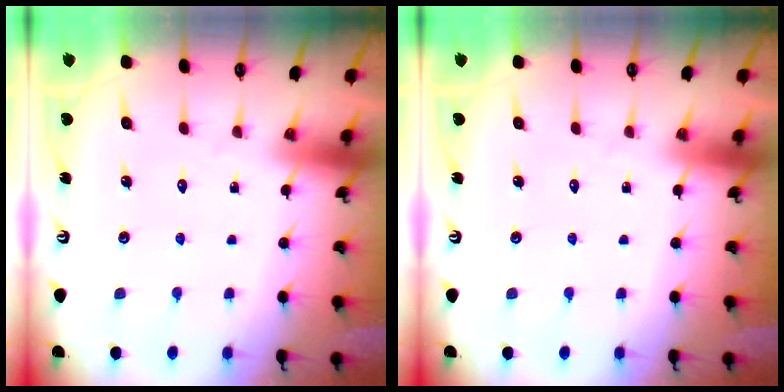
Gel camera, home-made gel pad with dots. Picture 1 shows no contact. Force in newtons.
{"total": 0.0}